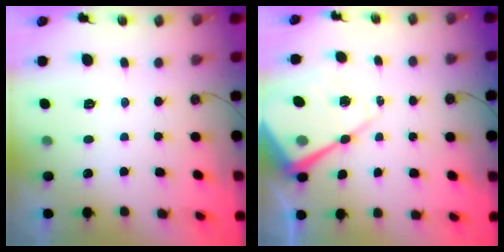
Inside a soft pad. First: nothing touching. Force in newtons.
{"total": 14.2, "press": 14.1, "slide": 1.3}